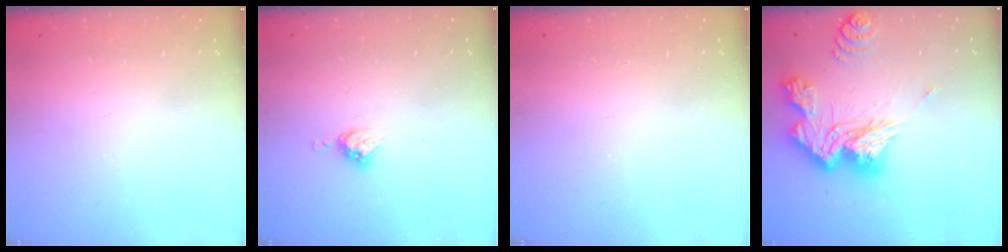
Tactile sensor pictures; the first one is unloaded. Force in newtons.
{"total": 5.1, "press": 5.1, "slide": 0.7}
{"total": 1.7, "press": 1.7, "slide": 0.2}
{"total": 20.4, "press": 20.3, "slide": 1.9}